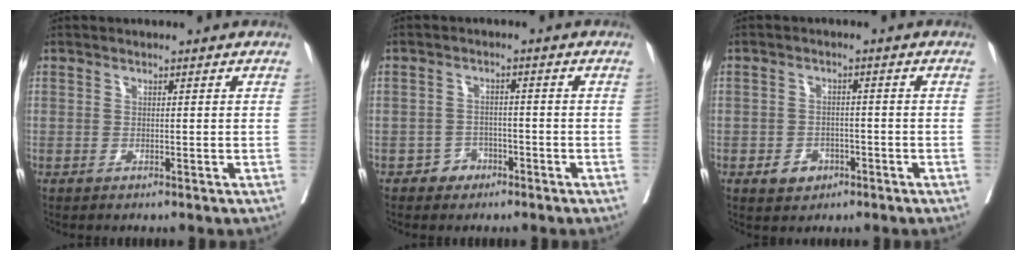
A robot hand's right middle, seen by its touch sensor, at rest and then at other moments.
{"total": 2.6, "force": [-1.6, 1.9, 0.5], "torque": [-0.003, 0.011, -0.026]}
{"total": 3.4, "force": [-1.7, 2.6, 1.4], "torque": [-0.017, 0.007, -0.019]}